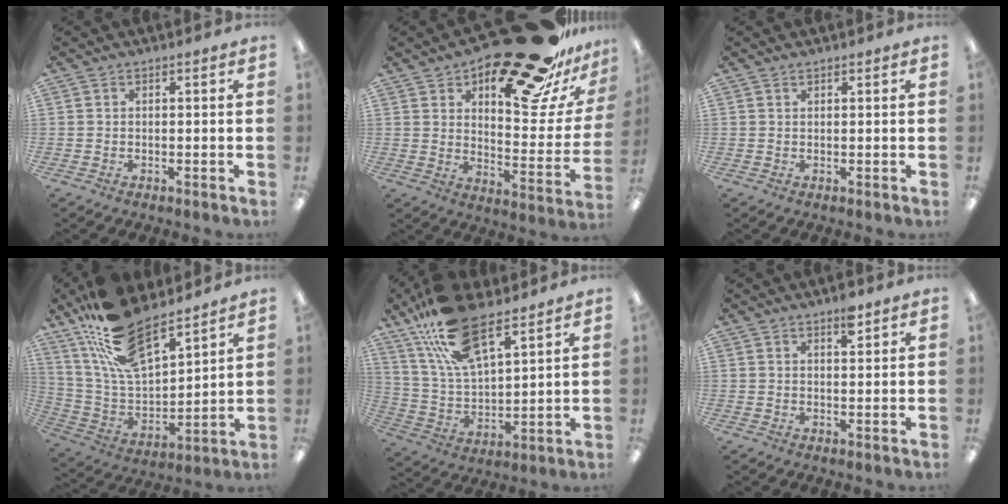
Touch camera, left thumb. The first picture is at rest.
{"total": 28.1, "force": [19.6, 10.8, 17.0], "torque": [-0.203, -0.123, 0.314]}
{"total": 0.6, "force": [0.5, 0.2, 0.2], "torque": [-0.004, 0.001, 0.009]}
{"total": 20.6, "force": [15.8, 8.0, 10.6], "torque": [-0.216, -0.086, 0.287]}
{"total": 18.6, "force": [12.9, 7.3, 11.3], "torque": [-0.237, -0.050, 0.228]}
{"total": 3.9, "force": [2.7, 1.4, 2.4], "torque": [-0.021, -0.015, 0.041]}